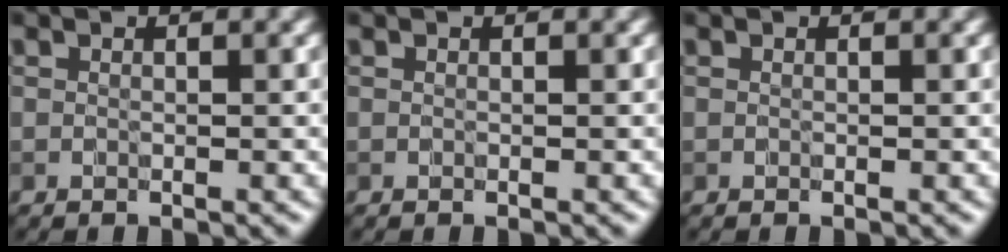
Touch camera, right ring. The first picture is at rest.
{"total": 0.0}
{"total": 0.0}